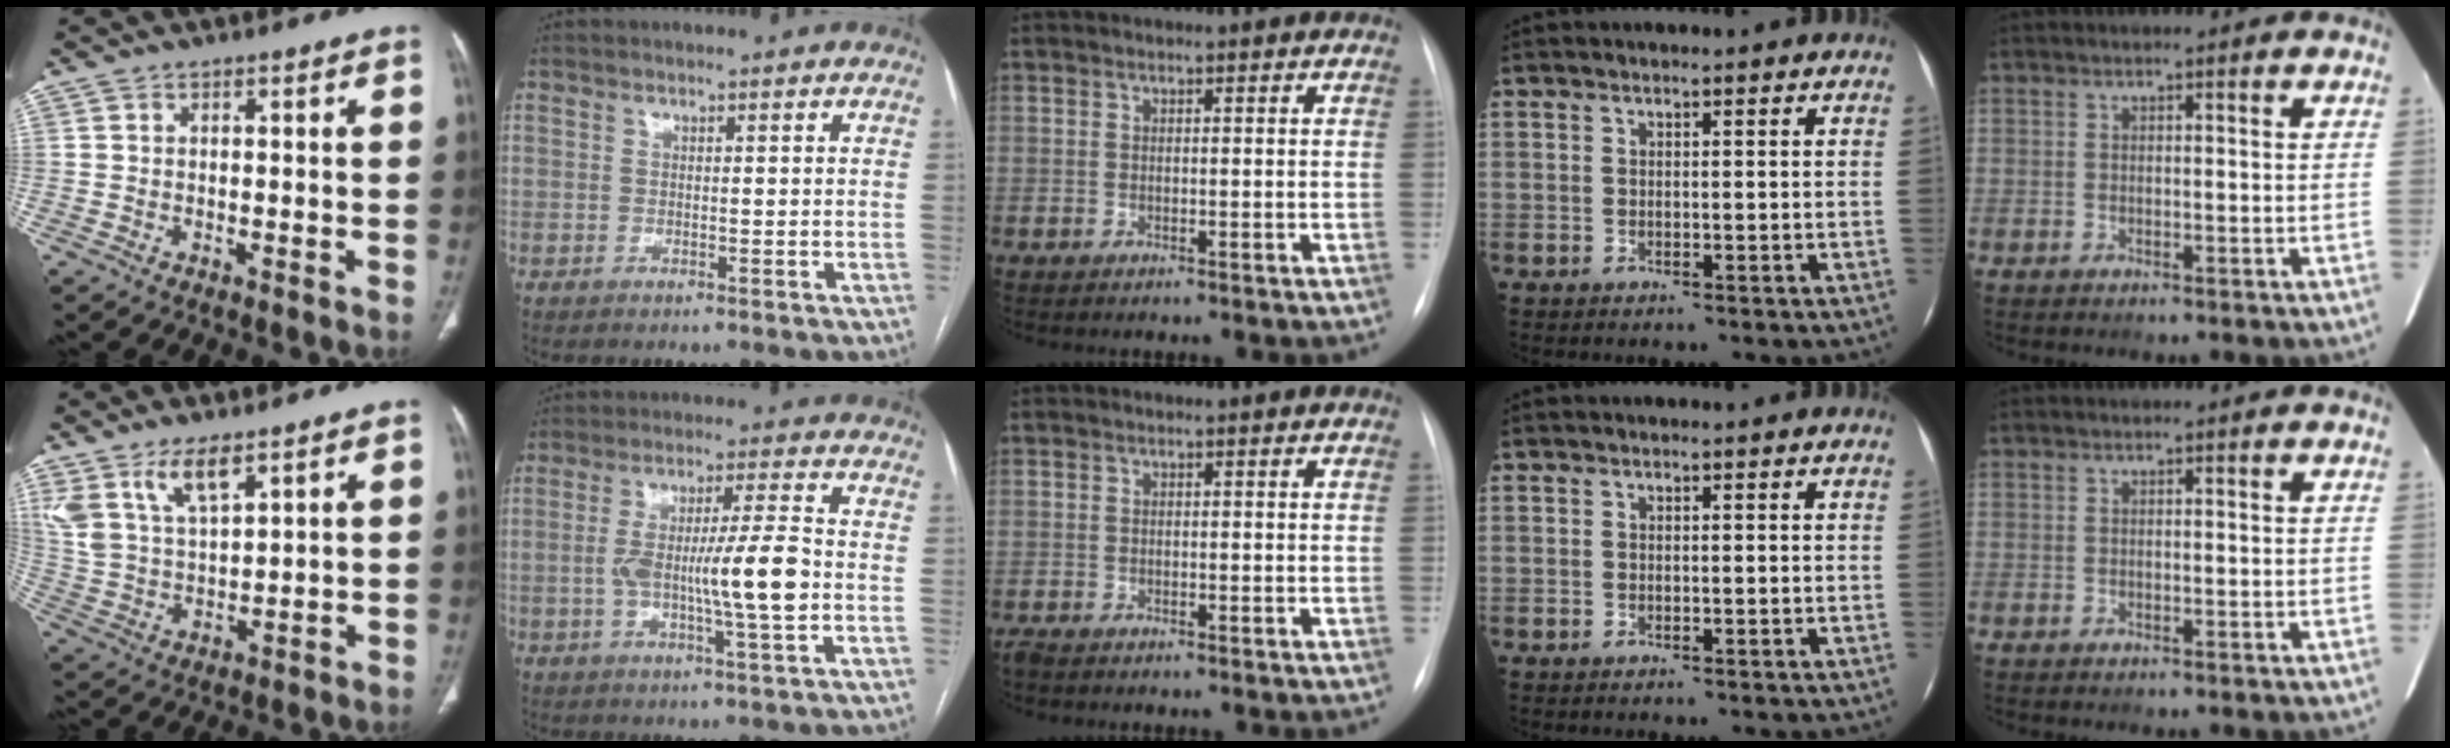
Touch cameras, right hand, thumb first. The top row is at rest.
{"thumb": {"total": 9.6, "force": [6.1, 3.7, 6.4], "torque": [-0.125, -0.024, 0.133]}, "index": {"total": 11.1, "force": [-1.5, 0.5, 11.0], "torque": [-0.195, 0.006, -0.028]}, "middle": {"total": 1.0, "force": [-0.9, 0.3, 0.5], "torque": [-0.013, -0.004, -0.015]}}